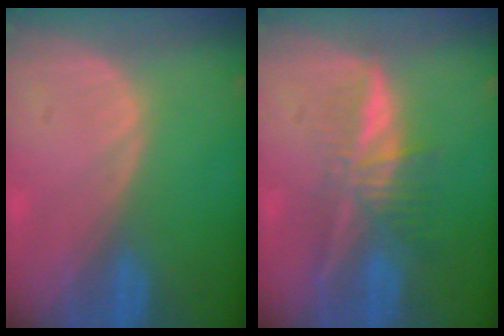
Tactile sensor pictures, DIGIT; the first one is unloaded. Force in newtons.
{"total": 6.4, "press": 5.7, "slide": 3.1}